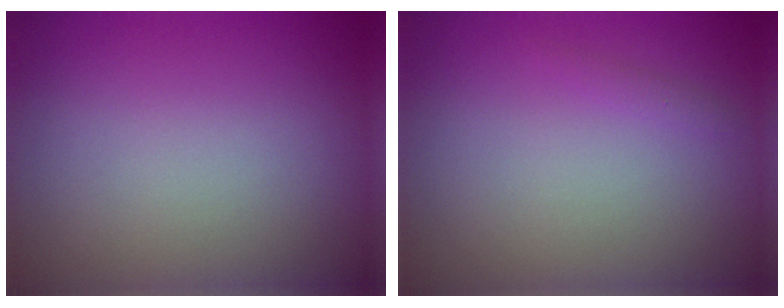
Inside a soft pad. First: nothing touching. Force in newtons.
{"total": 0.6, "press": 0.6, "slide": 0.0}